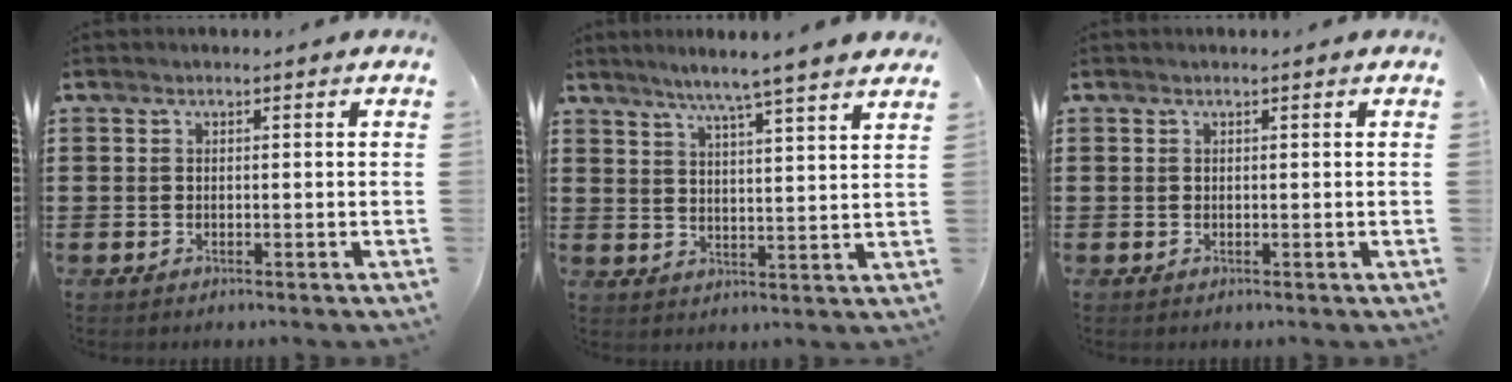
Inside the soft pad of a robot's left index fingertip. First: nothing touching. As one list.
[{"total": 5.3, "force": [4.7, -1.2, 2.3], "torque": [-0.062, -0.026, 0.076]}, {"total": 0.0}]